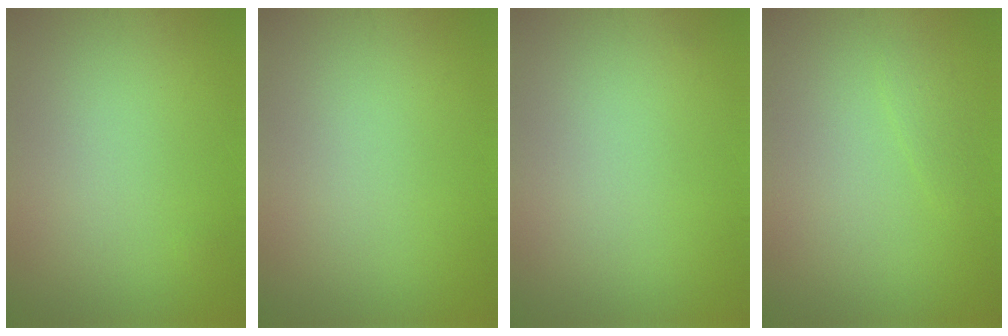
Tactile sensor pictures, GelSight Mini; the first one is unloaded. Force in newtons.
{"total": 0.0}
{"total": 0.0}
{"total": 0.8, "press": 0.8, "slide": 0.0}